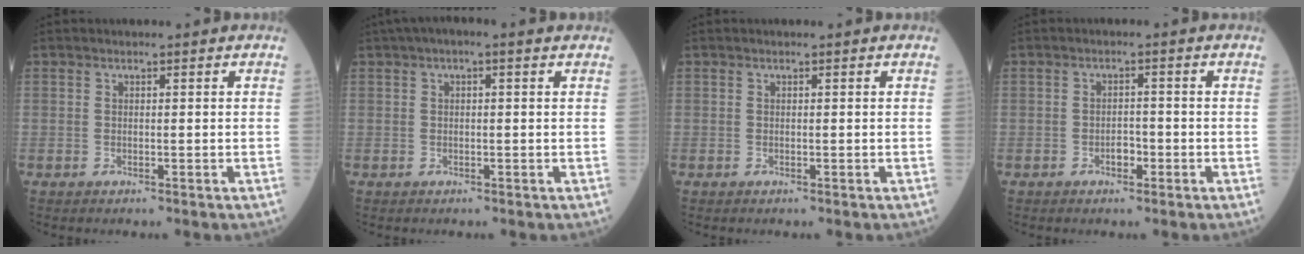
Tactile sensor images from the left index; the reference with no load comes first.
{"total": 3.7, "force": [2.0, 0.8, 3.0], "torque": [-0.052, 0.028, 0.027]}
{"total": 0.0}
{"total": 2.0, "force": [-1.0, 1.1, 1.3], "torque": [-0.020, 0.005, -0.016]}